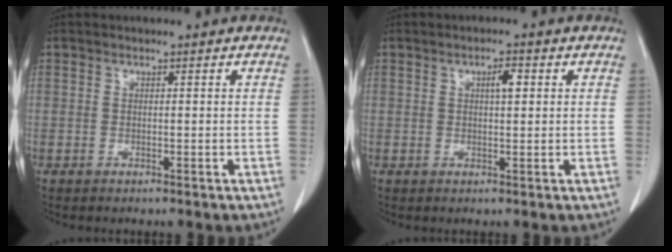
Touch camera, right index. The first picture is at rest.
{"total": 2.3, "force": [0.7, 0.6, 2.1], "torque": [-0.036, 0.001, 0.012]}